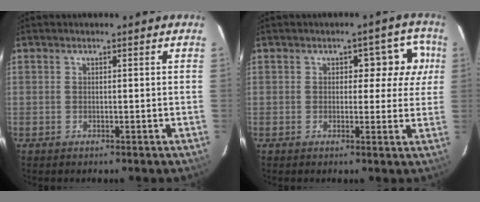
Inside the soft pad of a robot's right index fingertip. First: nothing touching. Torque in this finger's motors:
{"motor_torque": [0.10, 0.00, 0.04, 0.02]}